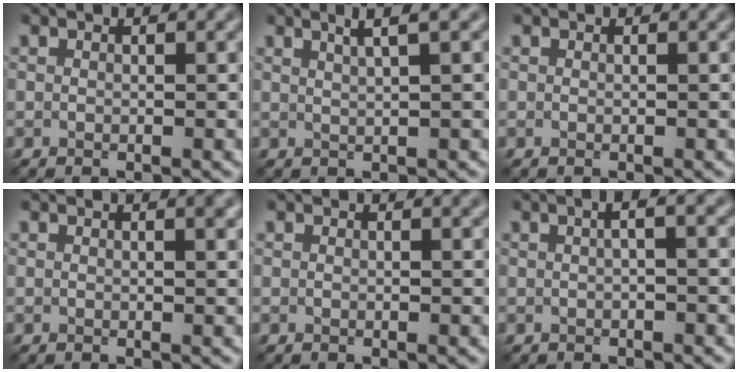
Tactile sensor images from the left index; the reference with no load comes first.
{"total": 2.5, "force": [1.5, 0.4, 2.0], "torque": [-0.021, 0.009, 0.022]}
{"total": 0.0}
{"total": 1.5, "force": [0.7, 0.4, 1.2], "torque": [-0.009, 0.004, 0.008]}
{"total": 0.6, "force": [0.4, 0.1, 0.5], "torque": [-0.003, 0.004, 0.005]}
{"total": 2.0, "force": [0.4, 0.4, 1.9], "torque": [-0.029, 0.012, 0.003]}